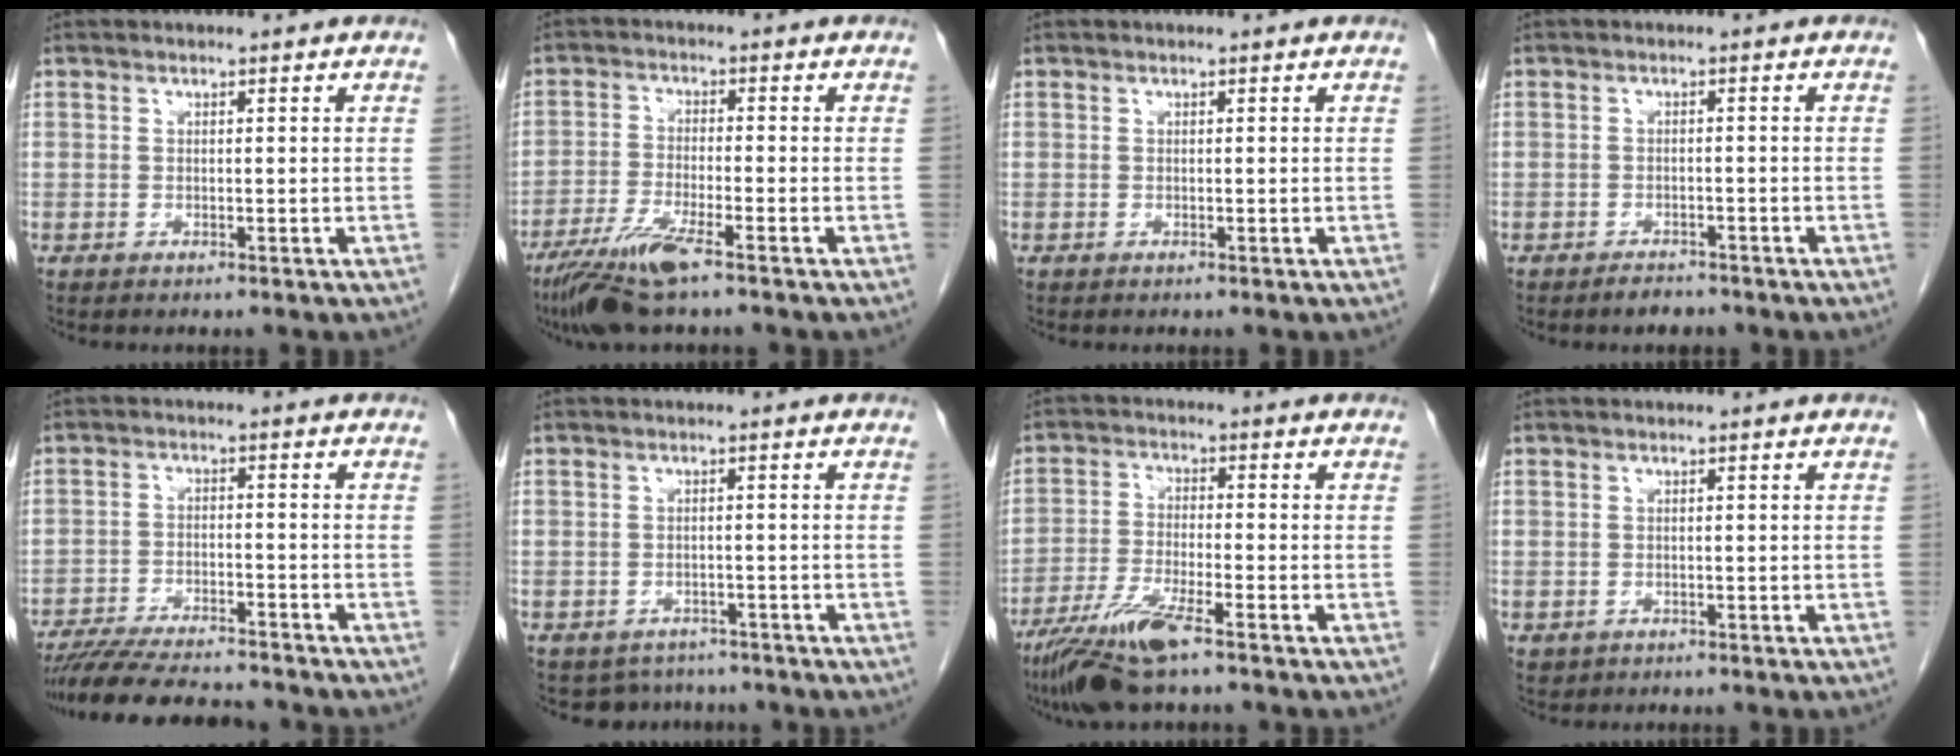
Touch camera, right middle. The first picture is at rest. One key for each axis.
{"total": 8.0, "fx": -5.4, "fy": 0.6, "fz": 5.9, "tx": -0.119, "ty": -0.022, "tz": -0.103}
{"total": 0.0}
{"total": 2.2, "fx": -1.9, "fy": 0.9, "fz": 0.8, "tx": -0.019, "ty": -0.001, "tz": -0.025}
{"total": 12.8, "fx": -11.6, "fy": 1.6, "fz": 5.2, "tx": -0.083, "ty": -0.008, "tz": -0.178}
{"total": 4.2, "fx": -3.5, "fy": 2.3, "fz": -0.1, "tx": 0.007, "ty": 0.005, "tz": -0.048}
{"total": 9.0, "fx": -6.2, "fy": 0.8, "fz": 6.6, "tx": -0.135, "ty": -0.023, "tz": -0.116}
{"total": 0.9, "fx": -0.2, "fy": 0.9, "fz": 0.2, "tx": -0.006, "ty": 0.002, "tz": 0.005}